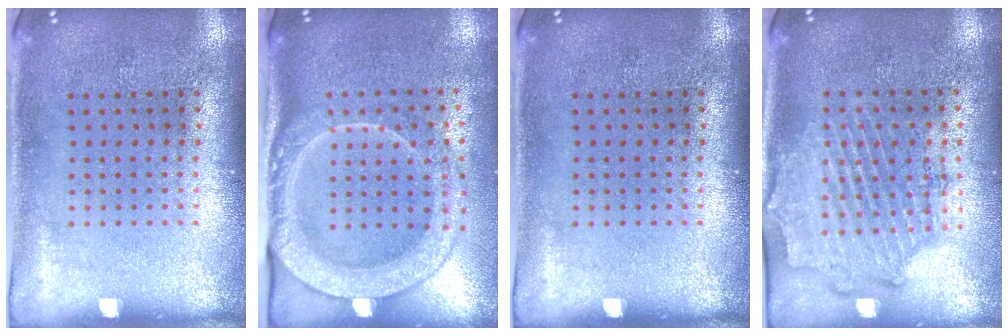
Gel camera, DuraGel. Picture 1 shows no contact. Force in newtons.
{"total": 2.5, "press": 2.0, "slide": 1.5}
{"total": 0.0}
{"total": 1.9, "press": 1.7, "slide": 0.8}